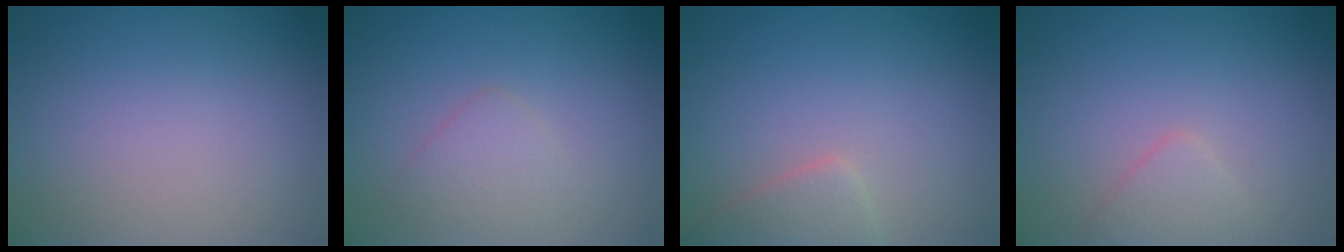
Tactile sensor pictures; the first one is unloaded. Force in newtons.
{"total": 1.8, "press": 1.8, "slide": 0.0}
{"total": 2.2, "press": 2.2, "slide": 0.2}
{"total": 1.7, "press": 1.6, "slide": 0.1}